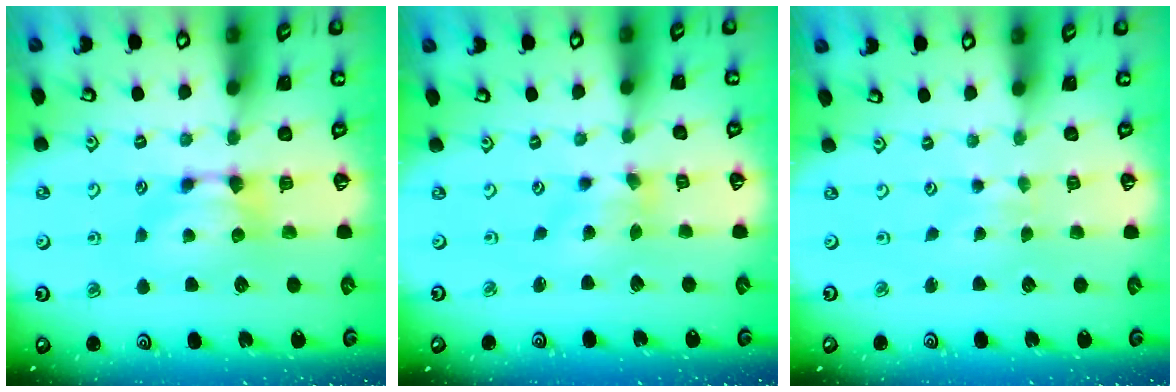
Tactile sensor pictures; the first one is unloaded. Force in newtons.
{"total": 1.2, "press": 0.0, "slide": 1.2}
{"total": 2.9, "press": 2.9, "slide": 0.4}